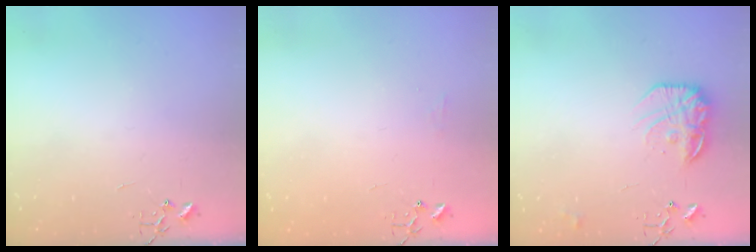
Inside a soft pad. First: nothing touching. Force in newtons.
{"total": 5.1, "press": 5.1, "slide": 0.7}
{"total": 15.5, "press": 15.5, "slide": 1.0}